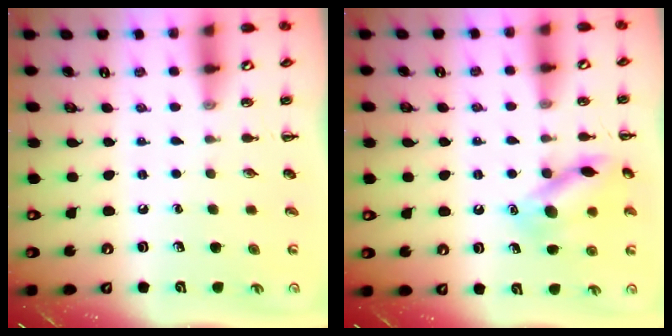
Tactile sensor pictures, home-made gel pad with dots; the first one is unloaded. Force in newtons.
{"total": 13.1, "press": 13.1, "slide": 0.9}